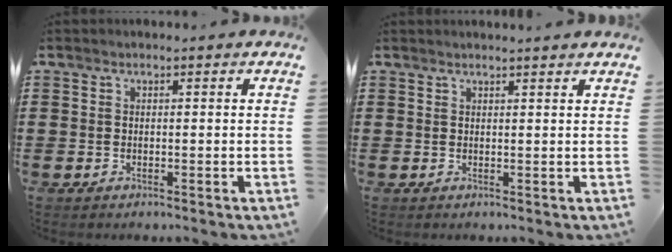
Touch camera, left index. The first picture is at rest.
{"total": 1.1, "force": [1.0, -0.3, 0.1], "torque": [-0.002, -0.004, 0.020]}